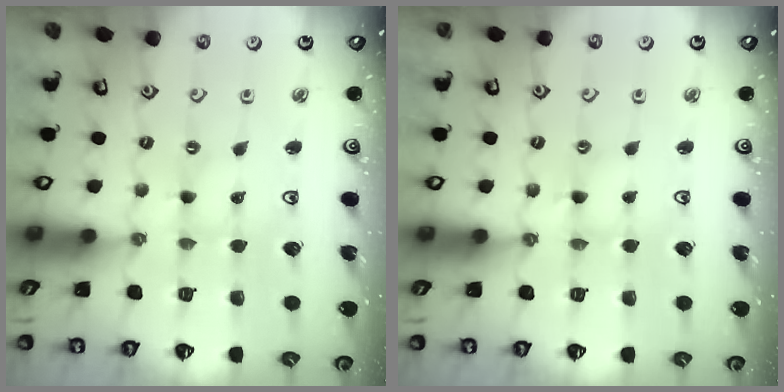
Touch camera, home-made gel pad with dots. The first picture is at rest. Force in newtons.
{"total": 3.1, "press": 3.1, "slide": 0.3}